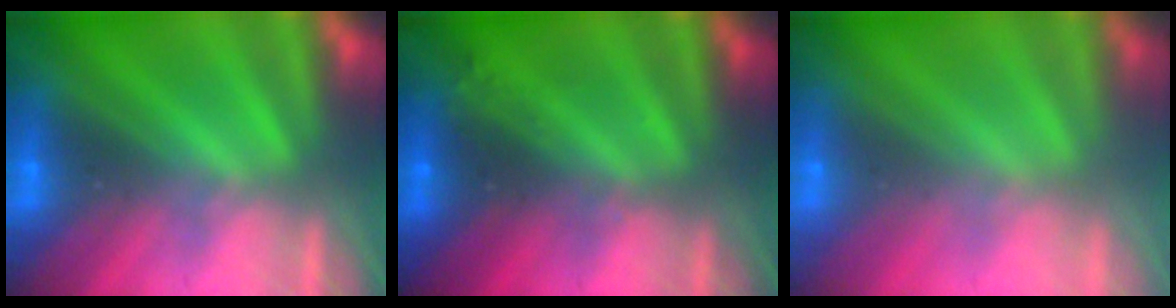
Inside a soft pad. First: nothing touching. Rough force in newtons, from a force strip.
{"total": 2.7}
{"total": 2.4}